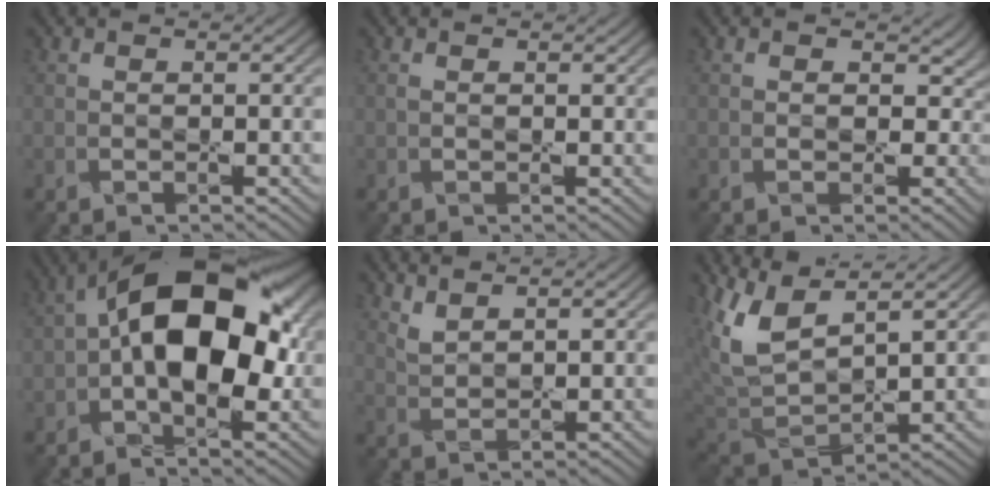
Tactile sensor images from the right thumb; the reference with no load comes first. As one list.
[{"total": 1.0, "force": [0.3, 0.6, 0.7], "torque": [-0.017, -0.002, 0.006]}, {"total": 4.1, "force": [0.4, 3.4, 2.3], "torque": [-0.020, -0.003, 0.003]}, {"total": 16.3, "force": [1.5, 9.1, 13.4], "torque": [-0.209, 0.025, 0.007]}, {"total": 3.3, "force": [2.6, 1.2, 1.6], "torque": [-0.043, -0.004, 0.060]}, {"total": 10.2, "force": [6.1, 4.0, 7.1], "torque": [-0.180, 0.007, 0.124]}]